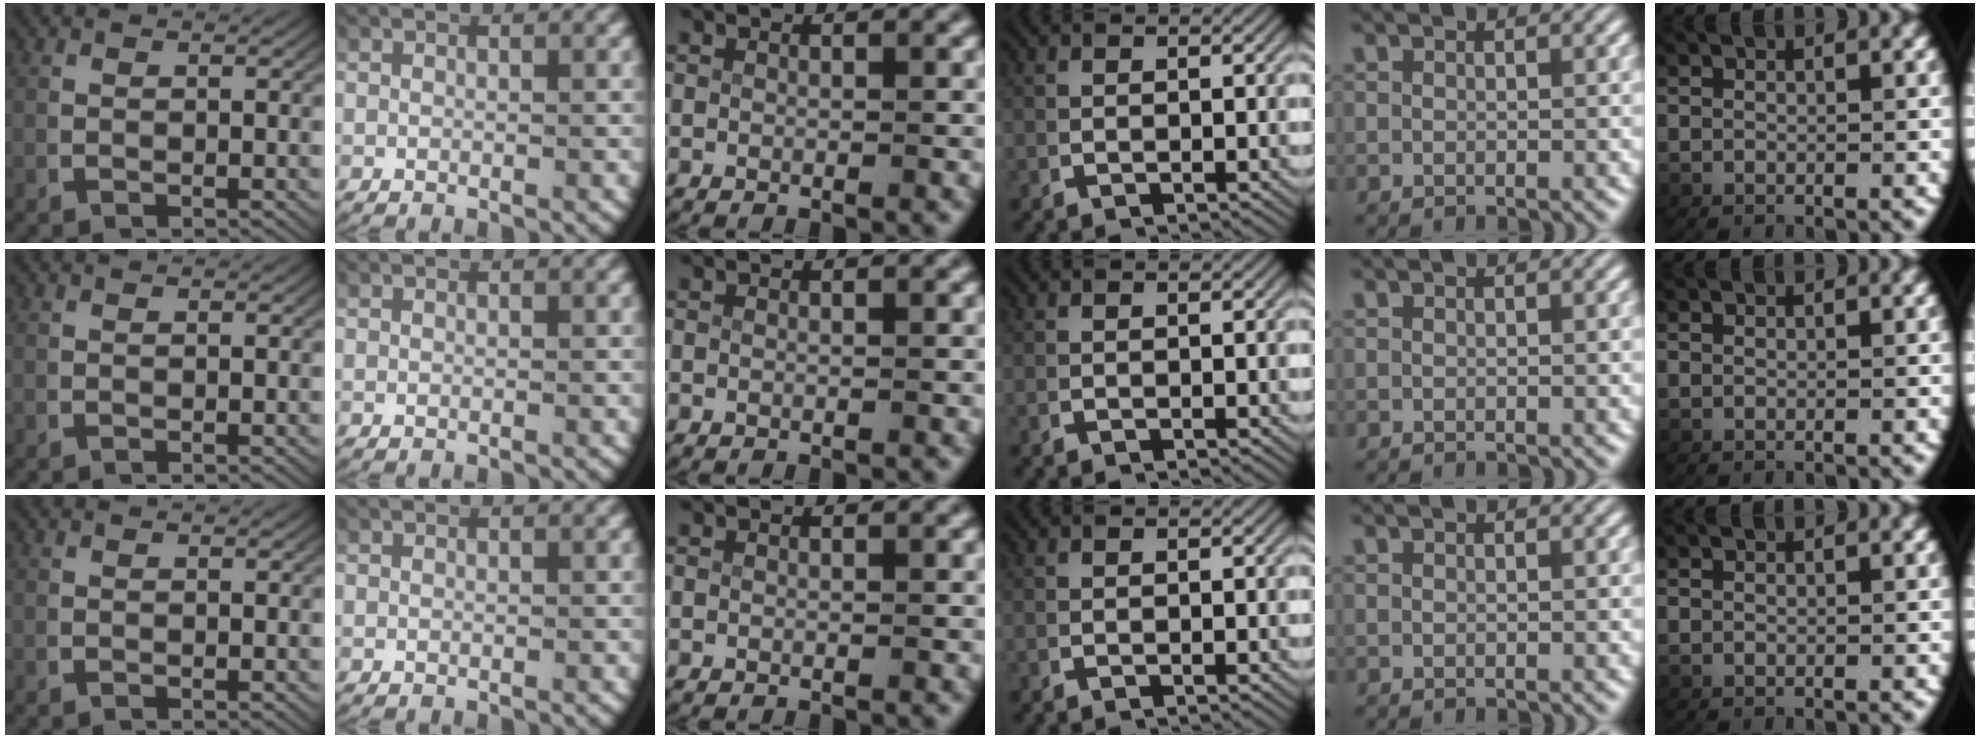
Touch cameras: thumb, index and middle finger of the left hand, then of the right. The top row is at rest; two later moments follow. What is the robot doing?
{"motion": "lift_and_place", "object": "paper"}